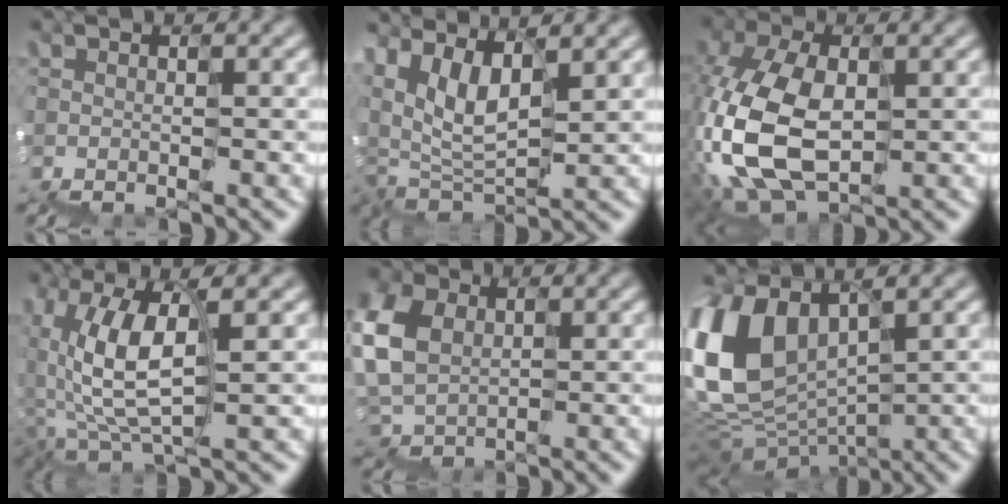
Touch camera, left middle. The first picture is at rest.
{"total": 3.5, "force": [3.1, 1.1, 1.3], "torque": [-0.044, 0.010, 0.060]}
{"total": 7.8, "force": [-1.0, 5.4, 5.5], "torque": [-0.156, 0.005, -0.015]}
{"total": 4.9, "force": [1.3, 2.6, 3.9], "torque": [-0.096, 0.019, 0.022]}
{"total": 5.2, "force": [1.7, 4.7, 1.6], "torque": [-0.071, 0.031, 0.031]}
{"total": 8.3, "force": [3.3, 5.8, 5.0], "torque": [-0.161, 0.017, 0.061]}